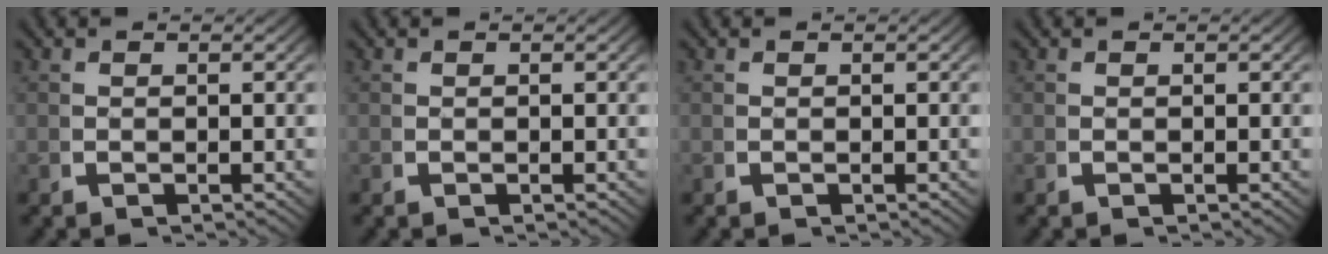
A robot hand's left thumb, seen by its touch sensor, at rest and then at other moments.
{"total": 0.0}
{"total": 0.0}
{"total": 0.0}